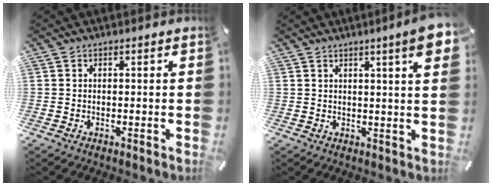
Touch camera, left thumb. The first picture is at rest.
{"total": 7.4, "force": [3.5, 0.5, 6.5], "torque": [-0.102, -0.011, 0.054]}